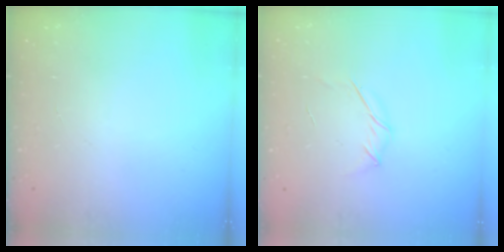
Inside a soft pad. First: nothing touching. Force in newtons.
{"total": 3.7, "press": 3.6, "slide": 0.9}